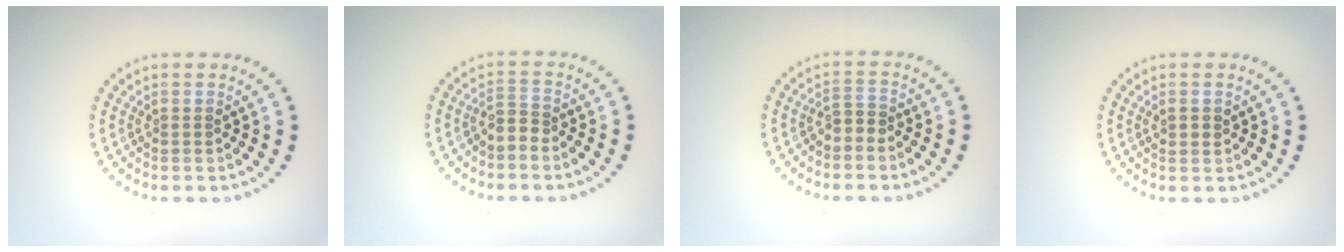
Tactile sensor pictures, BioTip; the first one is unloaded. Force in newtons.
{"total": 1.7, "press": 1.3, "slide": 1.1}
{"total": 1.4, "press": 1.0, "slide": 1.0}
{"total": 1.1, "press": 1.0, "slide": 0.4}